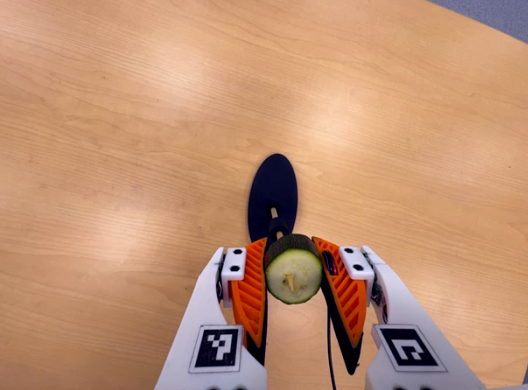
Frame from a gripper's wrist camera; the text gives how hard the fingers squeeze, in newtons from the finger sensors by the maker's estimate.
{"total": 11.7, "left": 10.9, "right": 12.5}